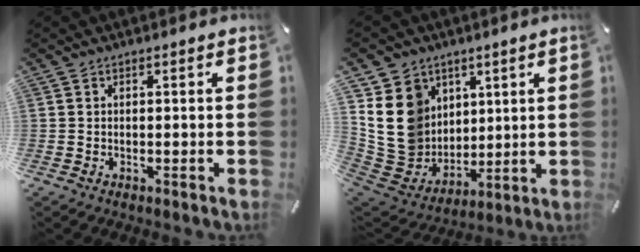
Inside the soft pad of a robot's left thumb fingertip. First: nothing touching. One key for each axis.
{"total": 16.3, "fx": 4.1, "fy": 14.5, "fz": 6.3, "tx": -0.136, "ty": -0.025, "tz": 0.088}